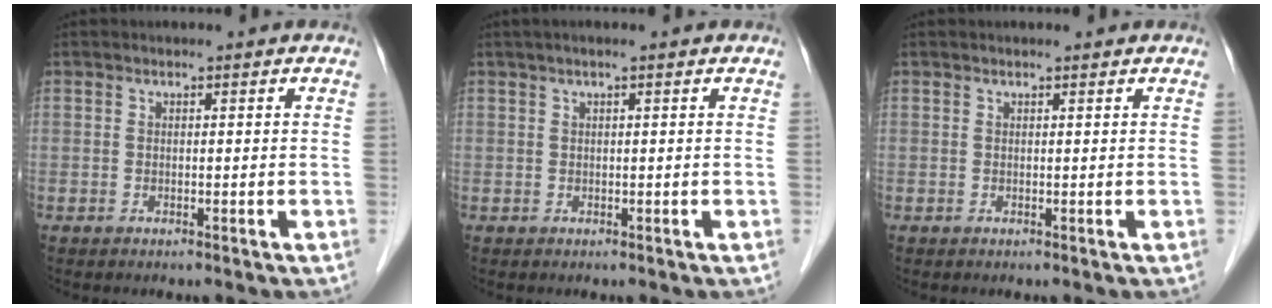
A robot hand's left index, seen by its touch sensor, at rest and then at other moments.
{"total": 3.3, "force": [2.4, 0.1, 2.3], "torque": [-0.036, 0.028, 0.037]}
{"total": 1.2, "force": [1.1, 0.2, 0.5], "torque": [-0.008, 0.014, 0.018]}